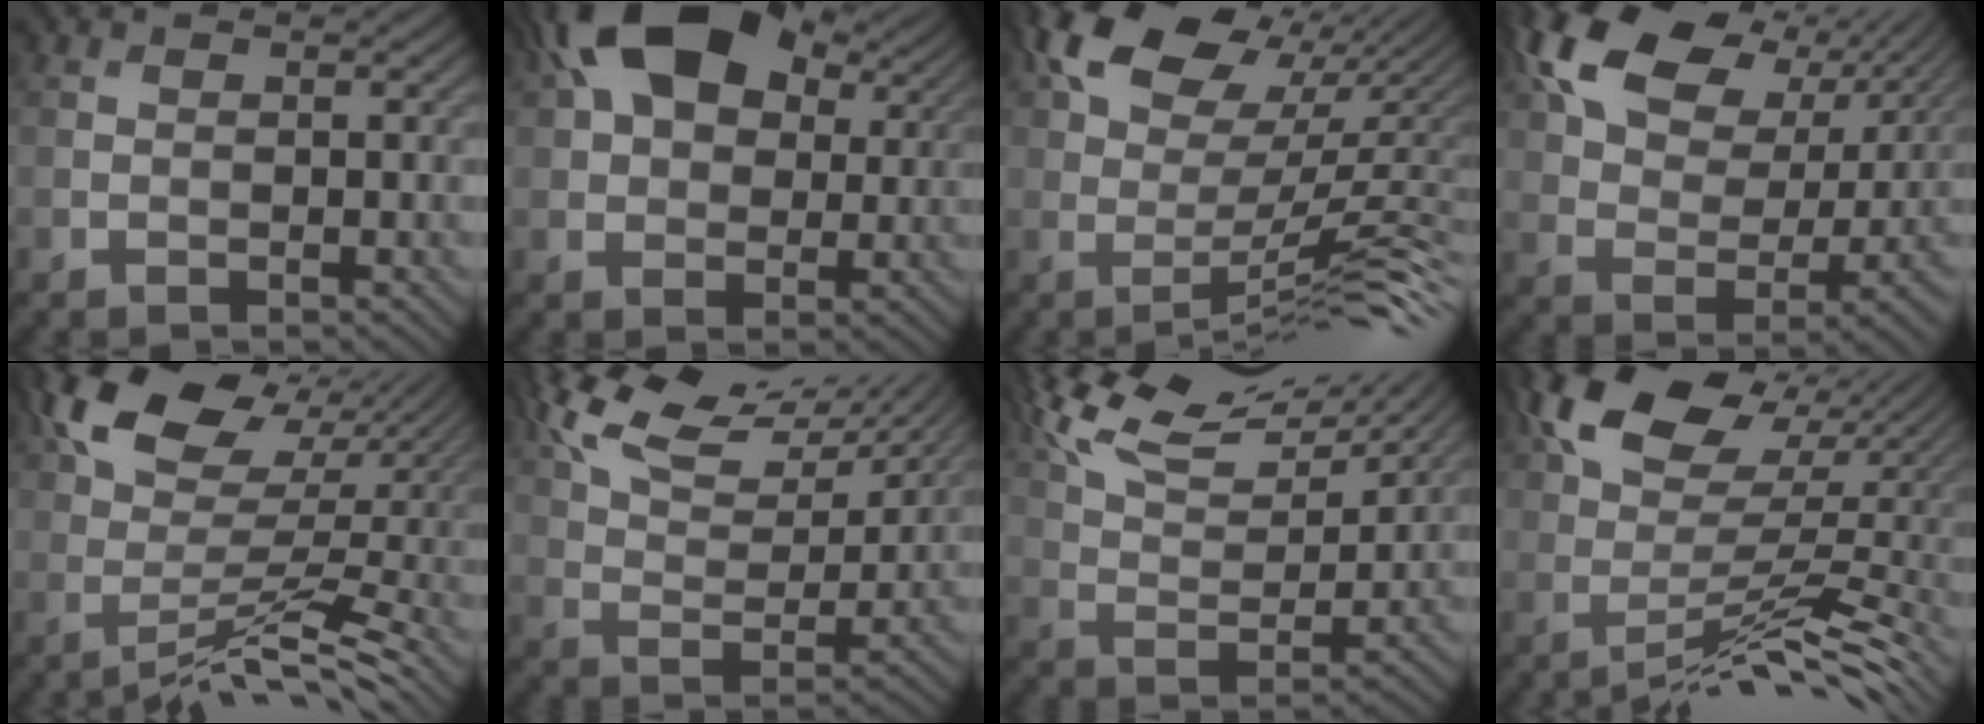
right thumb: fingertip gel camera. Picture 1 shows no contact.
{"total": 17.7, "force": [8.4, 10.6, 11.3], "torque": [-0.223, 0.058, 0.132]}
{"total": 14.1, "force": [4.1, 6.6, 11.7], "torque": [-0.183, 0.014, 0.081]}
{"total": 14.4, "force": [7.5, 8.4, 8.9], "torque": [-0.171, 0.014, 0.127]}
{"total": 12.0, "force": [3.3, 5.5, 10.1], "torque": [-0.173, 0.004, 0.056]}
{"total": 14.1, "force": [10.0, 4.9, 8.5], "torque": [-0.171, 0.014, 0.172]}
{"total": 15.1, "force": [11.4, 4.5, 8.8], "torque": [-0.187, 0.021, 0.177]}
{"total": 13.3, "force": [2.1, 6.2, 11.6], "torque": [-0.182, 0.016, 0.043]}